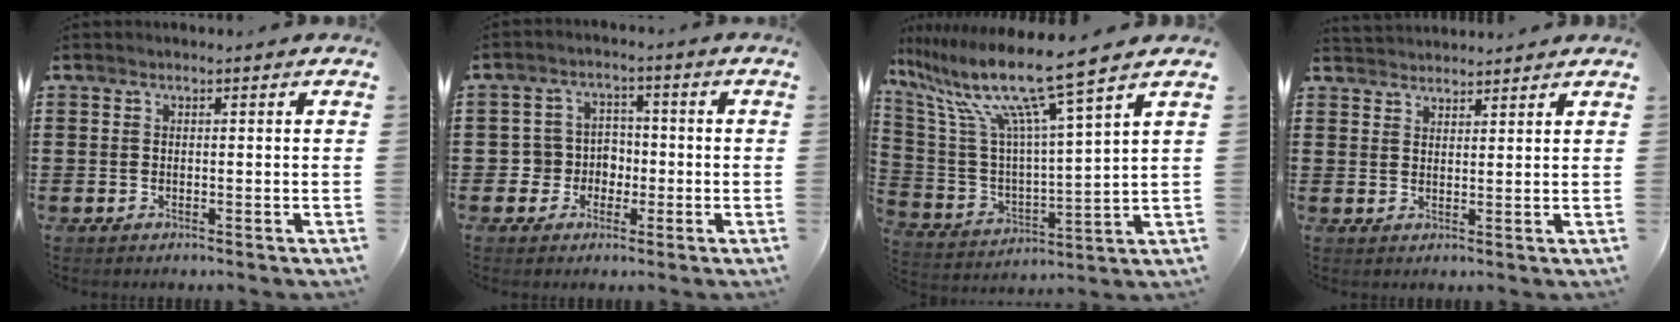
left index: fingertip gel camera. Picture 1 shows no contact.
{"total": 4.4, "force": [-1.2, 4.1, 1.1], "torque": [-0.036, 0.009, -0.025]}
{"total": 12.9, "force": [9.7, -0.4, 8.4], "torque": [-0.200, -0.068, 0.157]}
{"total": 2.3, "force": [2.3, 0.0, -0.5], "torque": [0.002, -0.004, 0.045]}